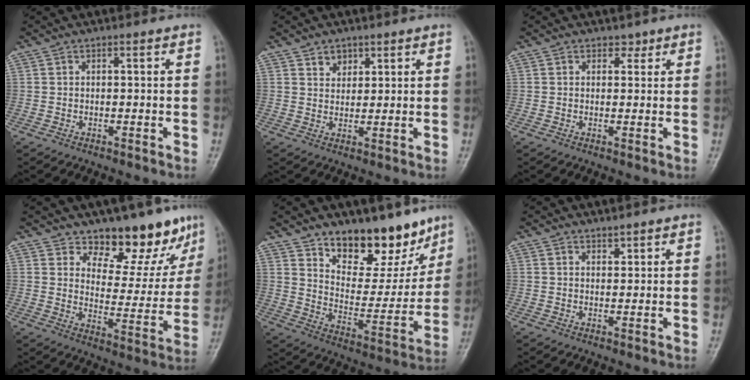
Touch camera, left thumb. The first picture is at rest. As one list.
[{"total": 3.2, "force": [2.1, 2.2, 0.8], "torque": [0.008, -0.014, 0.034]}, {"total": 1.5, "force": [1.0, 1.1, 0.2], "torque": [0.011, -0.005, 0.010]}, {"total": 14.3, "force": [11.1, 6.4, 6.2], "torque": [-0.027, -0.088, 0.156]}, {"total": 16.6, "force": [12.2, 7.9, 8.0], "torque": [-0.051, -0.089, 0.196]}, {"total": 1.3, "force": [1.1, 0.5, 0.3], "torque": [0.006, -0.009, 0.017]}]